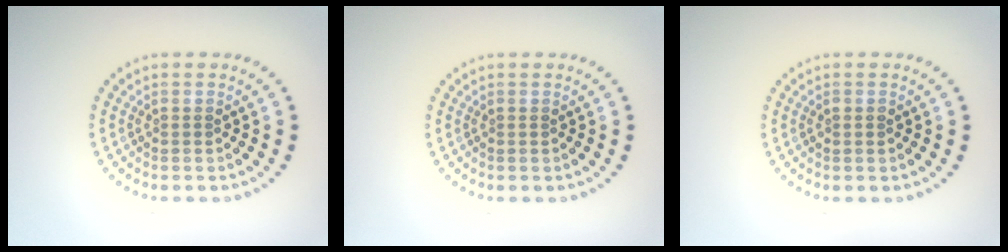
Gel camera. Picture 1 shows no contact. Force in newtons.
{"total": 0.0}
{"total": 0.9, "press": 0.8, "slide": 0.2}